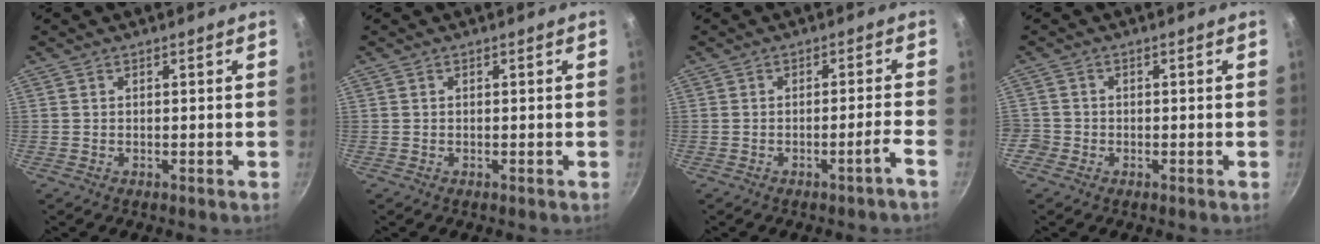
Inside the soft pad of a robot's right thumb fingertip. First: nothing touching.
{"total": 0.0}
{"total": 3.2, "force": [-1.9, -0.8, 2.4], "torque": [-0.045, 0.018, -0.025]}
{"total": 2.0, "force": [-1.1, 1.6, 0.2], "torque": [-0.002, 0.009, -0.023]}